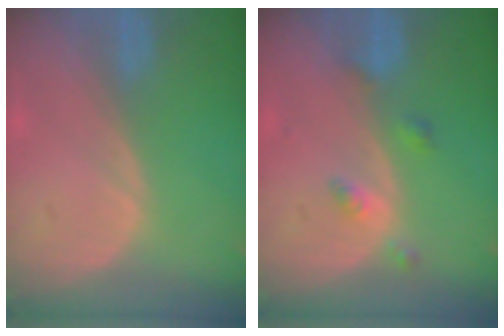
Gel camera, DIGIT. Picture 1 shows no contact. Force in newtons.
{"total": 2.9, "press": 2.9, "slide": 0.2}